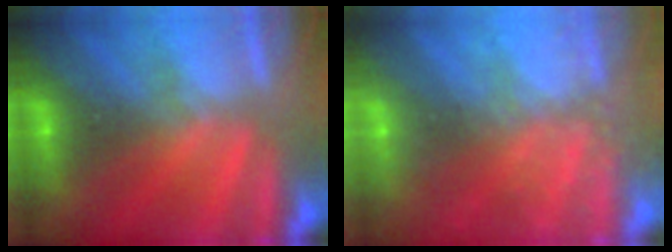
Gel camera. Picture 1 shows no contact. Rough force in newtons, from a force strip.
{"total": 6.7}